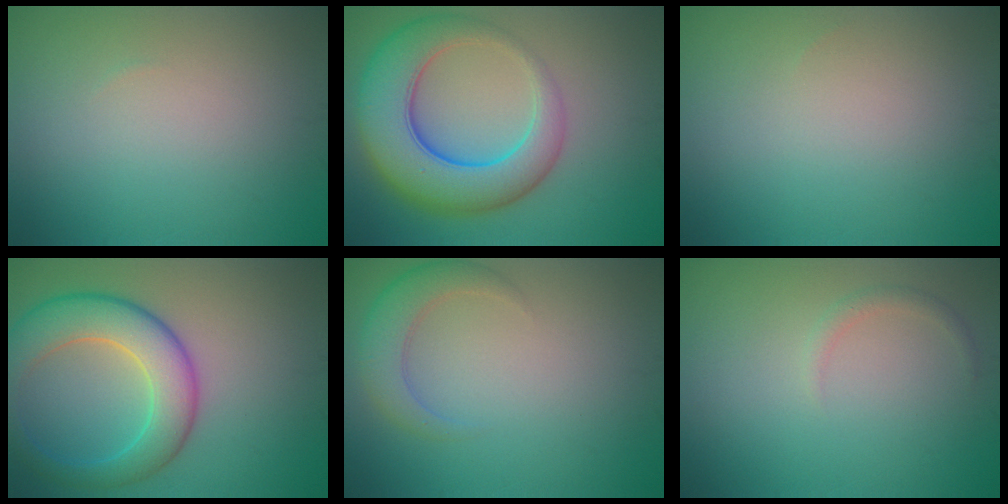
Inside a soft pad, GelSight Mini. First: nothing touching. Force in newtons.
{"total": 9.2, "press": 9.1, "slide": 0.2}
{"total": 0.0}
{"total": 7.0, "press": 7.0, "slide": 0.1}
{"total": 3.0, "press": 3.0, "slide": 0.3}
{"total": 0.9, "press": 0.9, "slide": 0.0}